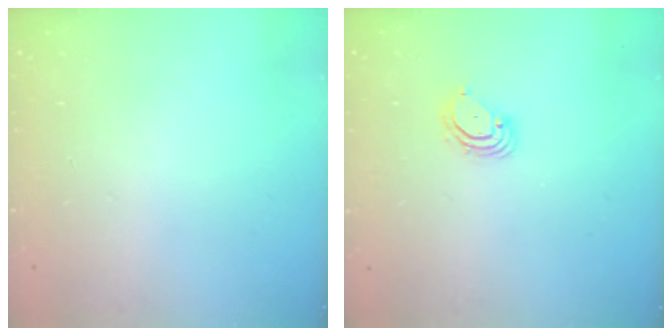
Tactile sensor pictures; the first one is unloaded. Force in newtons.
{"total": 4.3, "press": 4.3, "slide": 0.4}